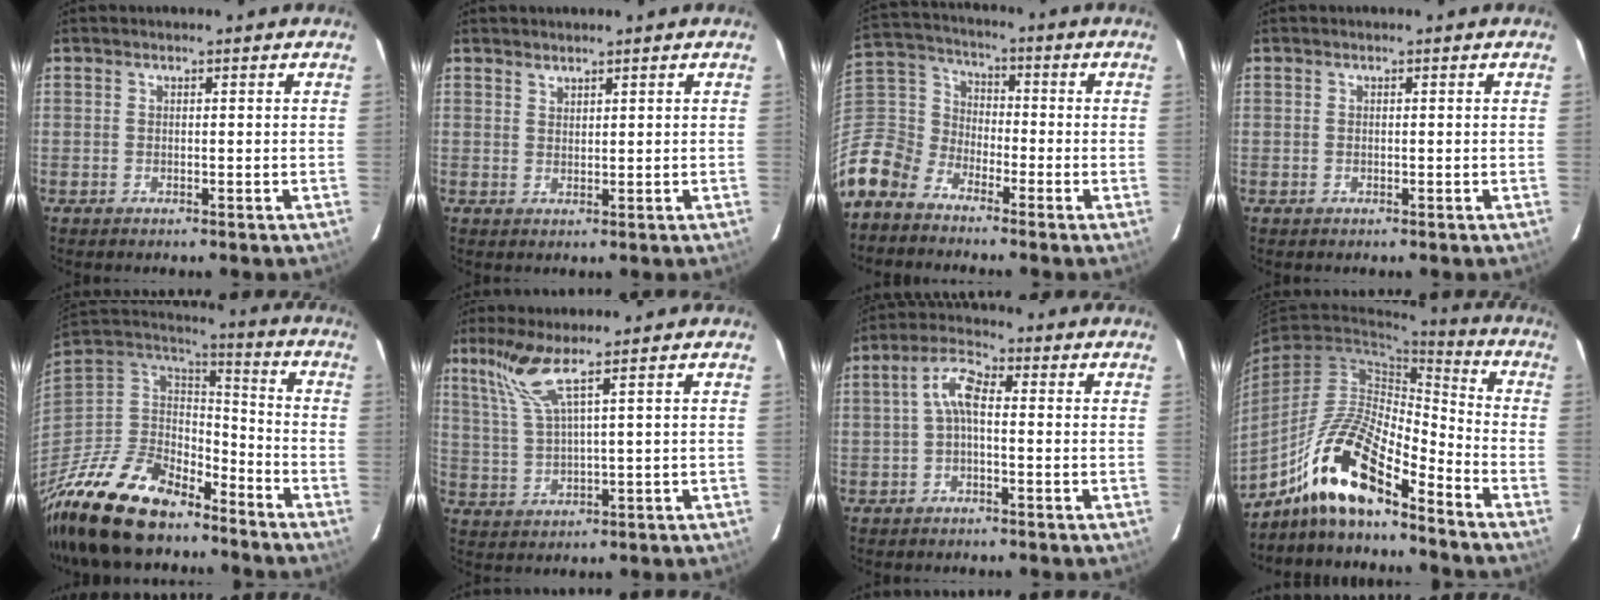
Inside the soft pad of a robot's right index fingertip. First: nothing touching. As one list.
[{"total": 1.3, "force": [1.2, 0.5, 0.2], "torque": [0.000, 0.003, 0.024]}, {"total": 12.0, "force": [-8.1, 8.1, 3.7], "torque": [-0.115, 0.024, -0.181]}, {"total": 0.0}, {"total": 22.9, "force": [-17.4, 9.7, 11.2], "torque": [-0.254, -0.012, -0.302]}, {"total": 6.3, "force": [4.0, -0.7, 4.8], "torque": [-0.102, -0.001, 0.092]}, {"total": 4.8, "force": [-0.6, 1.9, 4.4], "torque": [-0.095, 0.020, -0.015]}, {"total": 15.6, "force": [-11.3, 4.0, 10.0], "torque": [-0.195, 0.003, -0.216]}]